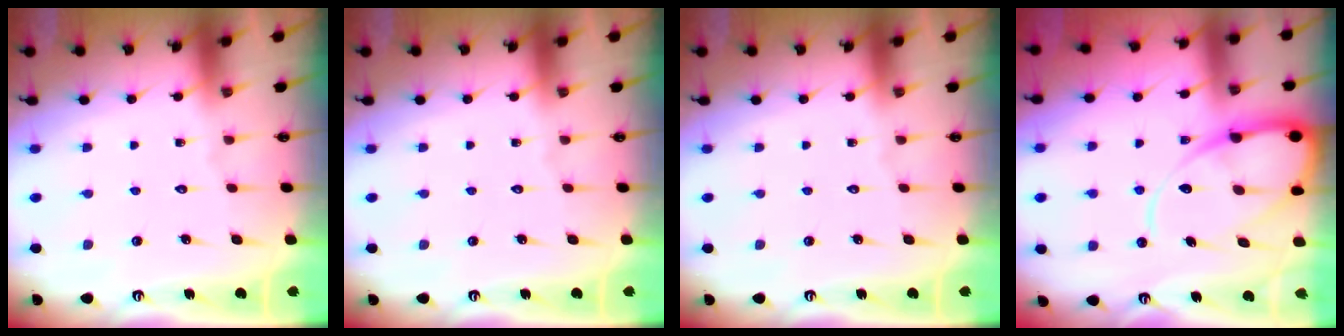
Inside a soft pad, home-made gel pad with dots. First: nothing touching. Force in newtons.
{"total": 0.0}
{"total": 0.0}
{"total": 14.0, "press": 14.0, "slide": 1.3}